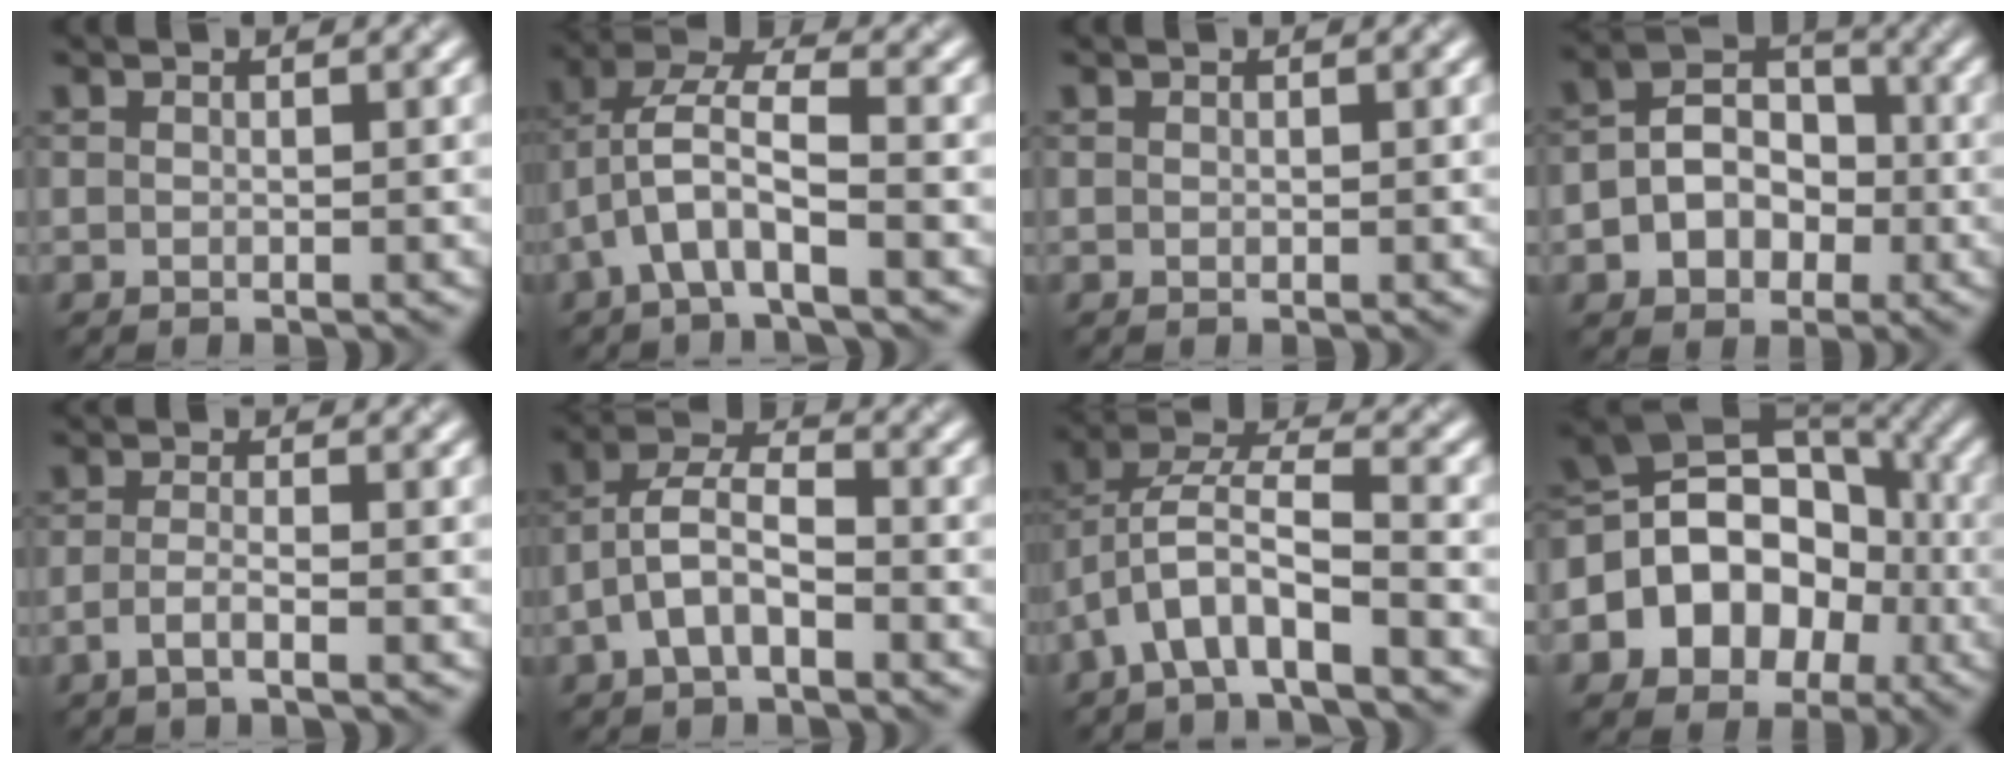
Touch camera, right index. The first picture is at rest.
{"total": 5.1, "force": [-1.4, 1.6, 4.6], "torque": [-0.094, 0.026, -0.037]}
{"total": 0.0}
{"total": 4.9, "force": [-1.0, 3.9, 2.8], "torque": [-0.043, 0.016, -0.026]}
{"total": 1.6, "force": [-0.9, 0.3, 1.3], "torque": [-0.027, 0.008, -0.028]}
{"total": 3.7, "force": [-1.6, 1.7, 2.9], "torque": [-0.058, 0.023, -0.041]}
{"total": 5.8, "force": [-2.9, 1.8, 4.7], "torque": [-0.088, 0.021, -0.063]}
{"total": 10.8, "force": [-1.8, 8.9, 5.9], "torque": [-0.093, 0.035, -0.061]}